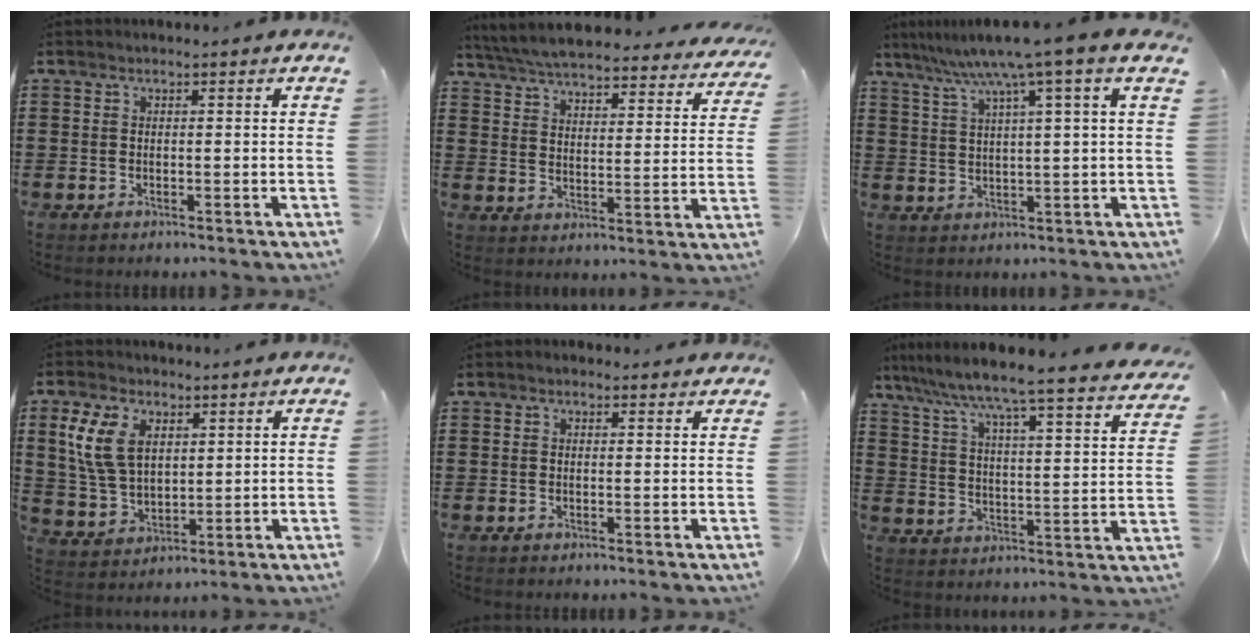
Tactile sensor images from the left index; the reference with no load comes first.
{"total": 6.0, "force": [5.8, 0.1, 1.4], "torque": [-0.057, -0.039, 0.100]}
{"total": 7.2, "force": [4.5, -0.8, 5.5], "torque": [-0.122, -0.019, 0.072]}
{"total": 8.6, "force": [3.4, 5.5, 5.7], "torque": [-0.142, 0.014, 0.062]}
{"total": 0.8, "force": [0.5, 0.5, 0.2], "torque": [-0.006, 0.005, 0.010]}
{"total": 5.5, "force": [4.8, -0.9, 2.5], "torque": [-0.074, -0.053, 0.070]}